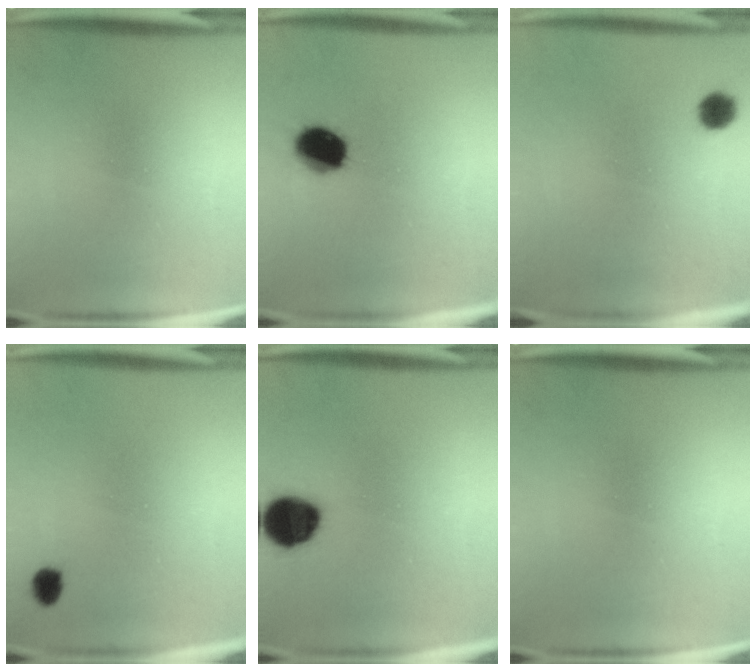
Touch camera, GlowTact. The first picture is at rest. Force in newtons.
{"total": 10.5}
{"total": 3.4}
{"total": 2.4}
{"total": 11.5}
{"total": 0.0}